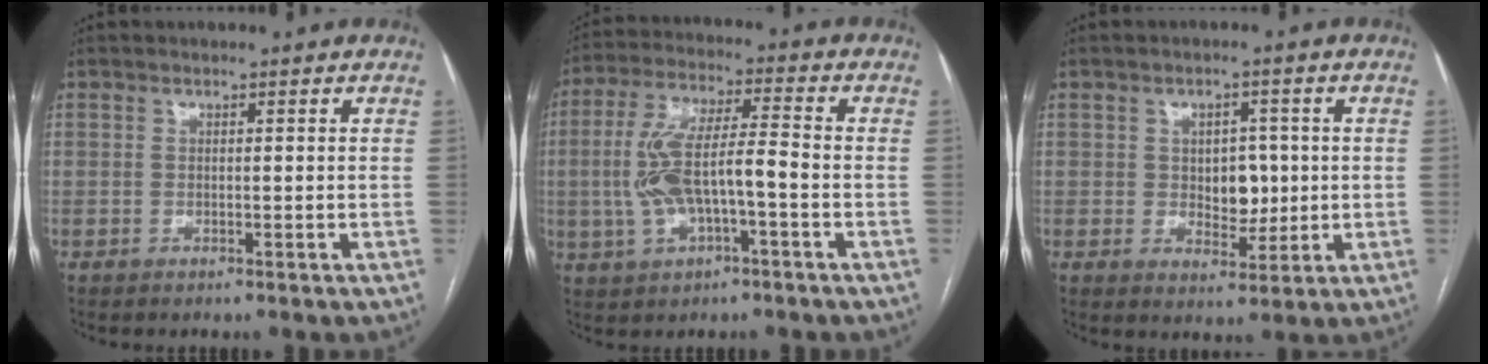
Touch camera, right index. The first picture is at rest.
{"total": 11.3, "force": [-1.9, 3.1, 10.6], "torque": [-0.218, 0.020, -0.030]}
{"total": 5.0, "force": [0.2, 3.2, 3.8], "torque": [-0.045, 0.006, 0.012]}